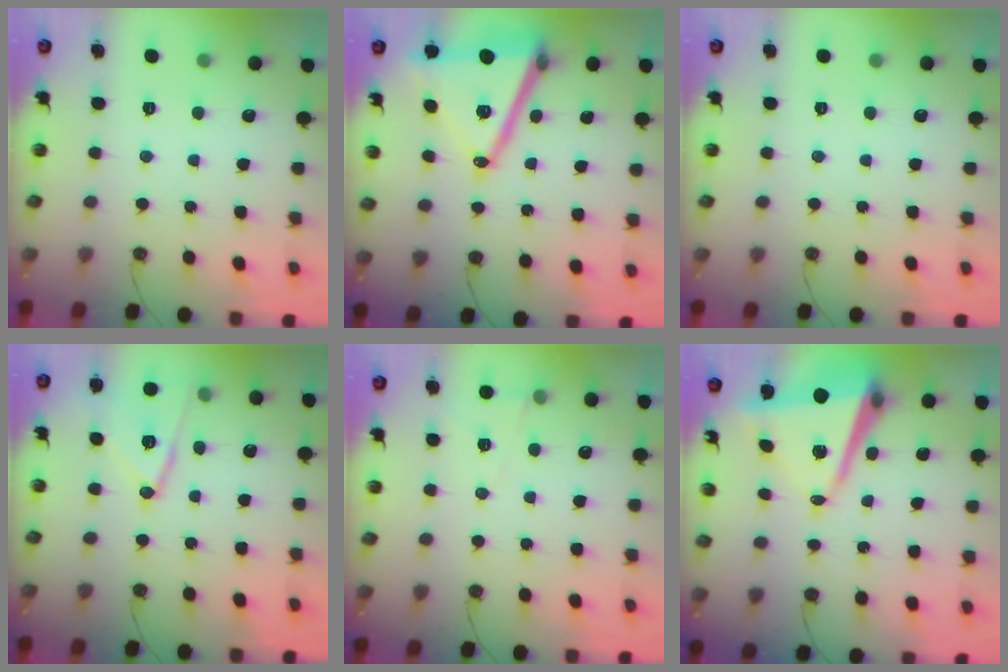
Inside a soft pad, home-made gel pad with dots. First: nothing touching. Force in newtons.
{"total": 18.5, "press": 18.1, "slide": 3.9}
{"total": 0.0}
{"total": 12.3, "press": 12.3, "slide": 0.2}
{"total": 5.9, "press": 4.0, "slide": 4.4}
{"total": 9.8, "press": 9.6, "slide": 1.6}